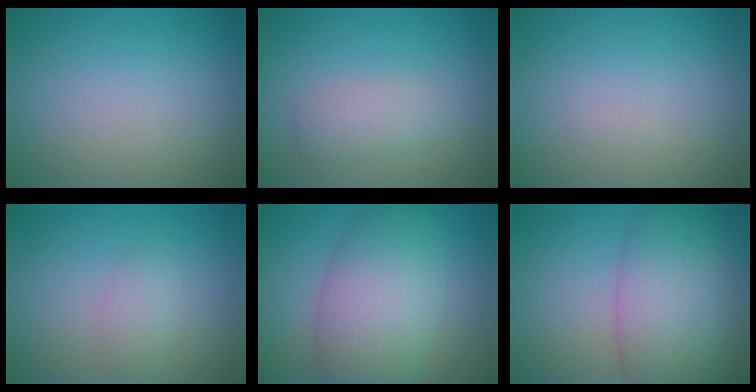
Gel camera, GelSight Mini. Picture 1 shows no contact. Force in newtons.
{"total": 2.1, "press": 2.1, "slide": 0.1}
{"total": 0.0}
{"total": 1.5, "press": 1.5, "slide": 0.0}
{"total": 8.0, "press": 7.9, "slide": 0.6}
{"total": 8.1, "press": 8.1, "slide": 0.2}